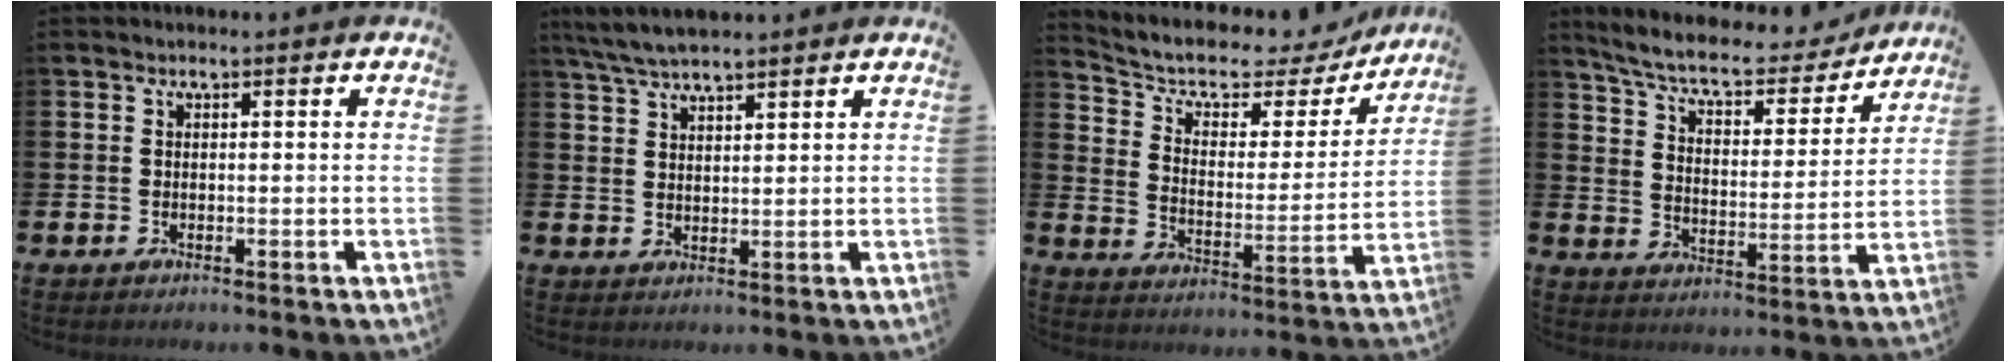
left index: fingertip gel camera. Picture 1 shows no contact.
{"total": 4.9, "force": [4.6, 0.7, 1.7], "torque": [-0.050, -0.007, 0.086]}
{"total": 6.8, "force": [5.6, 2.9, 2.5], "torque": [-0.078, -0.041, 0.089]}
{"total": 7.3, "force": [6.6, 1.6, 2.7], "torque": [-0.079, -0.047, 0.109]}